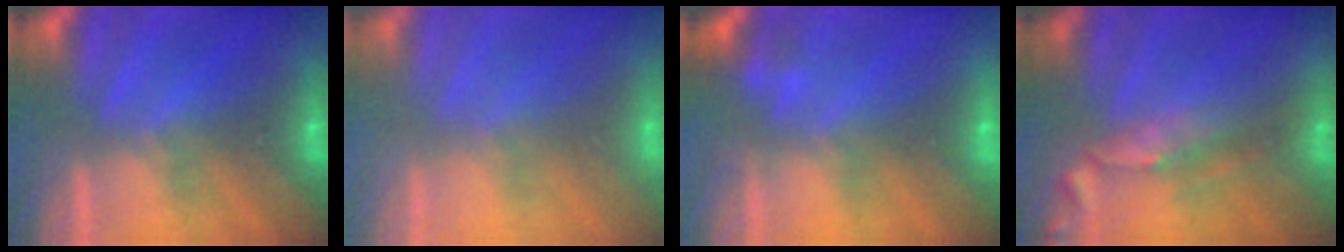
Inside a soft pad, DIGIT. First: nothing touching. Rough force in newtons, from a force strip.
{"total": 2.4}
{"total": 2.2}
{"total": 2.8}